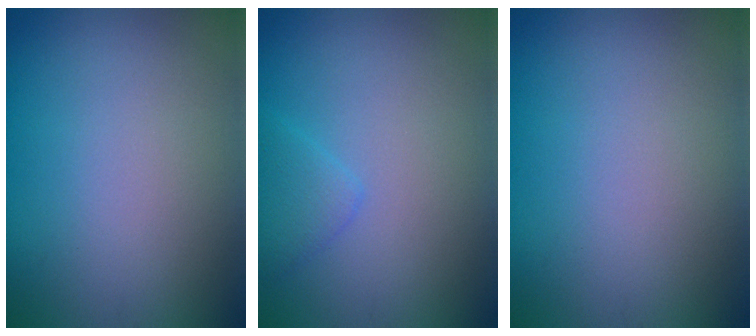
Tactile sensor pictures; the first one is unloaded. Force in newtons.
{"total": 1.6, "press": 1.6, "slide": 0.1}
{"total": 0.0}